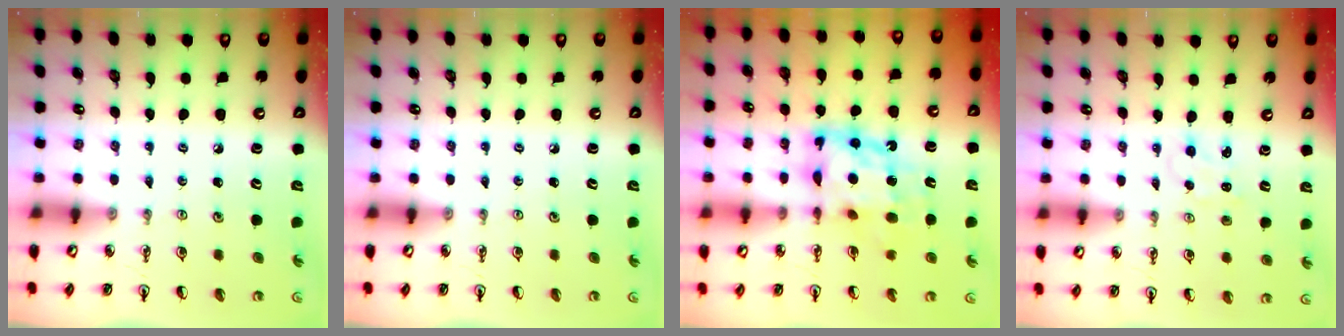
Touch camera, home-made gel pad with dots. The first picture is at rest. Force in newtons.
{"total": 0.0}
{"total": 11.8, "press": 11.7, "slide": 1.0}
{"total": 1.2, "press": 1.1, "slide": 0.2}